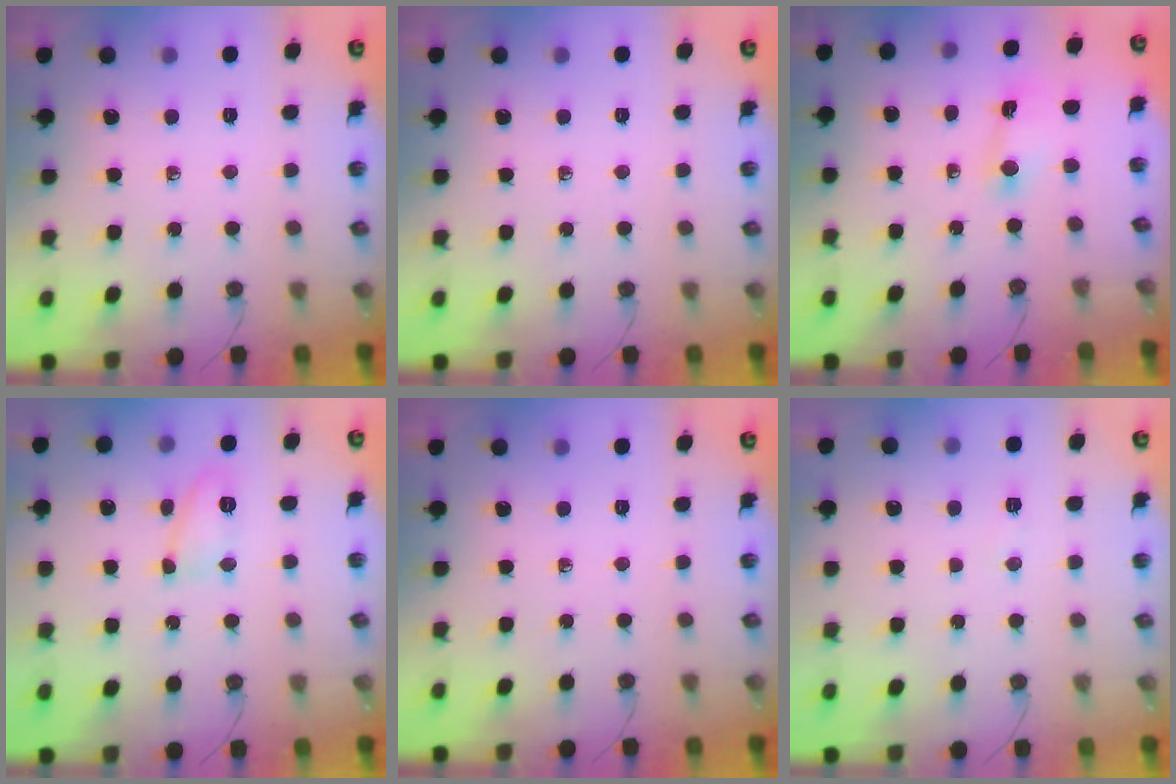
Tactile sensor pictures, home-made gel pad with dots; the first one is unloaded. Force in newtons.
{"total": 0.0}
{"total": 2.7, "press": 2.7, "slide": 0.3}
{"total": 9.5, "press": 9.4, "slide": 0.8}
{"total": 0.0}
{"total": 5.9, "press": 4.2, "slide": 4.1}